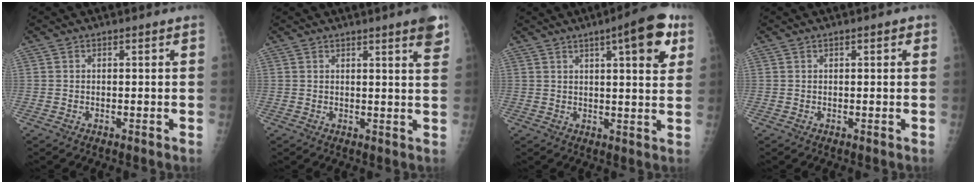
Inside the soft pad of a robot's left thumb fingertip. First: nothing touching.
{"total": 5.1, "force": [3.2, 0.3, 3.9], "torque": [-0.041, -0.014, 0.036]}
{"total": 11.3, "force": [5.4, 2.9, 9.6], "torque": [-0.109, -0.013, 0.065]}
{"total": 1.4, "force": [0.6, 0.5, 1.1], "torque": [-0.012, 0.001, 0.007]}